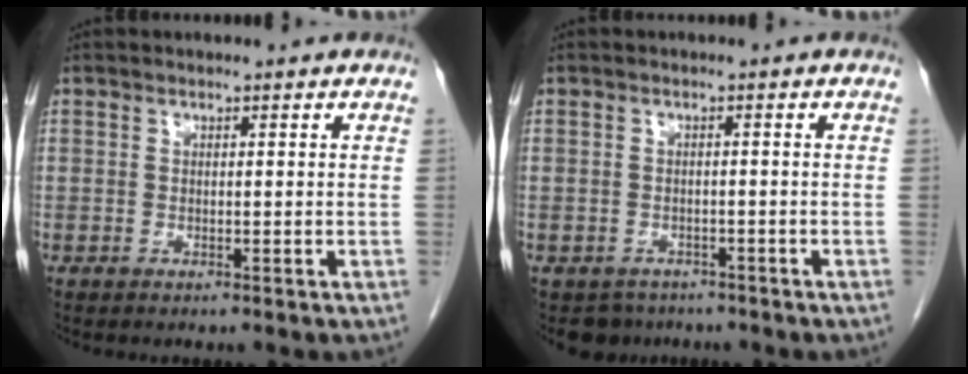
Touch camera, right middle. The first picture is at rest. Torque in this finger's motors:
{"motor_torque": [-0.02, 0.02, -0.04, -0.02]}